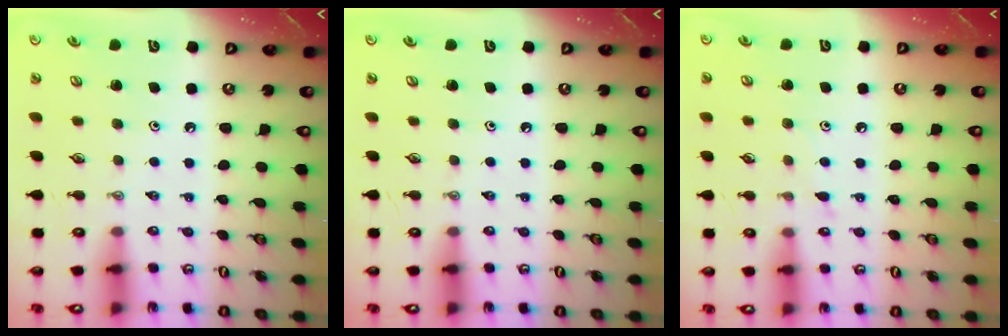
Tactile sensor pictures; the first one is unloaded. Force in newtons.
{"total": 0.0}
{"total": 4.9, "press": 4.9, "slide": 0.6}